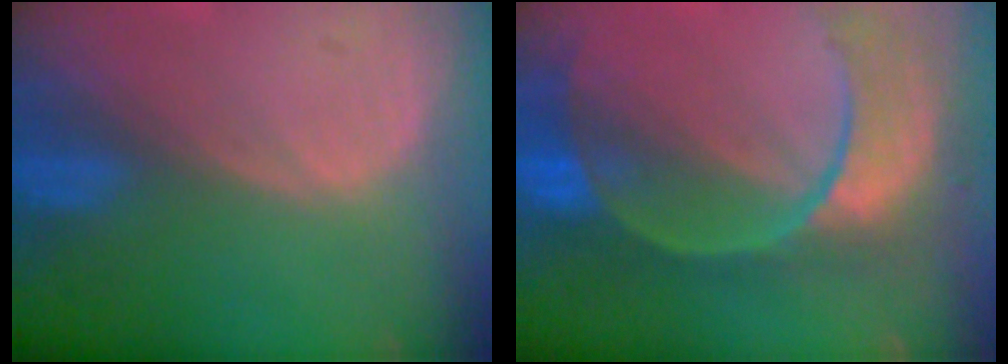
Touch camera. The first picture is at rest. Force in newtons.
{"total": 10.8, "press": 9.3, "slide": 5.6}